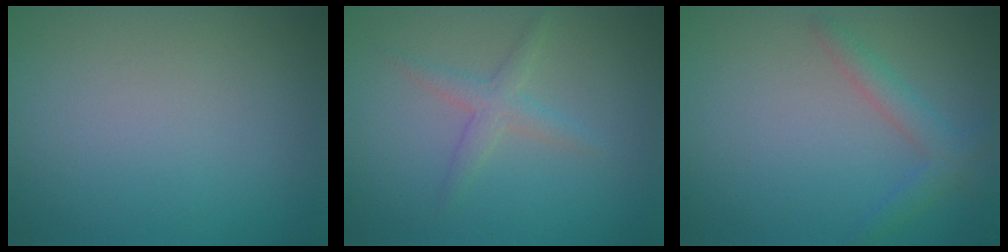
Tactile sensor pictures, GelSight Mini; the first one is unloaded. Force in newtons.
{"total": 2.0, "press": 2.0, "slide": 0.1}
{"total": 2.2, "press": 2.2, "slide": 0.0}